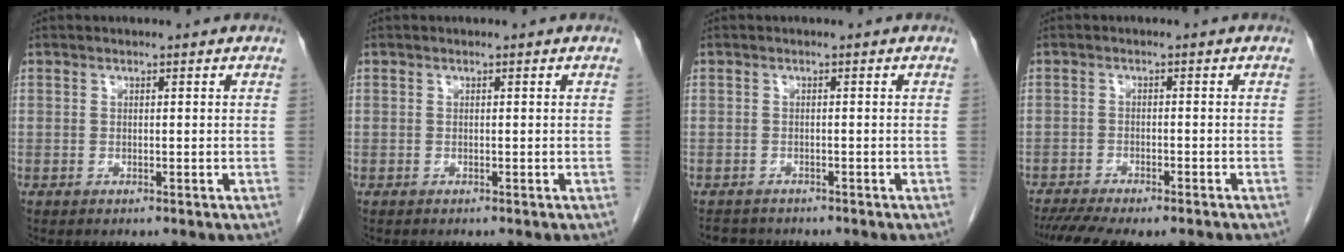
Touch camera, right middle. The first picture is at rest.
{"total": 0.0}
{"total": 3.0, "force": [-2.7, 1.2, 0.2], "torque": [-0.005, -0.005, -0.042]}
{"total": 10.6, "force": [-8.7, 2.4, 5.6], "torque": [-0.086, -0.004, -0.127]}